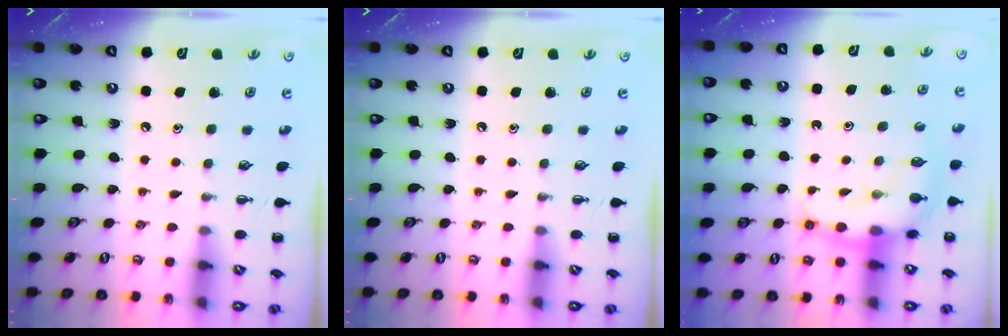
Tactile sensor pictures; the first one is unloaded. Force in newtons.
{"total": 0.0}
{"total": 10.6, "press": 10.4, "slide": 2.3}